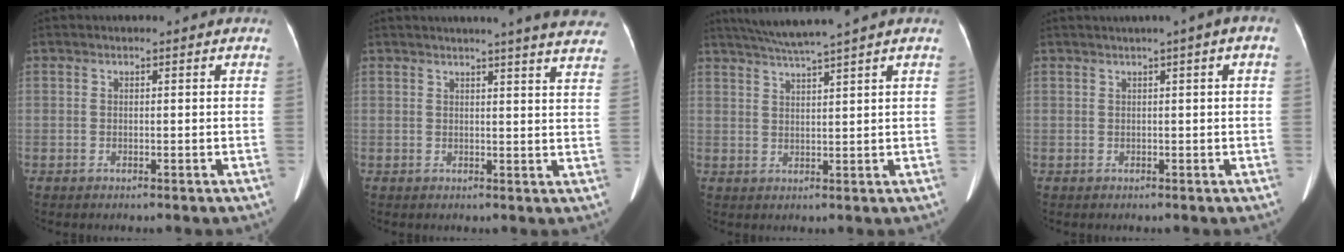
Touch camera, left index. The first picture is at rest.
{"total": 14.7, "force": [13.2, 0.5, 6.3], "torque": [-0.074, -0.026, 0.137]}
{"total": 6.4, "force": [5.4, -1.7, 3.0], "torque": [-0.052, 0.009, 0.096]}
{"total": 2.6, "force": [0.9, 0.2, 2.4], "torque": [-0.034, 0.019, 0.013]}